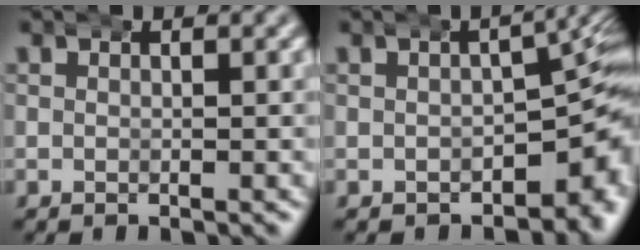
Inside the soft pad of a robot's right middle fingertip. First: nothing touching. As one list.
[{"total": 7.3, "force": [-0.5, 4.1, 6.0], "torque": [-0.043, 0.011, -0.011]}]